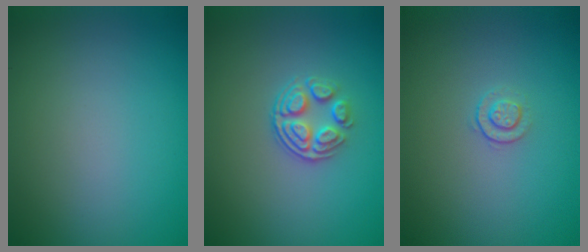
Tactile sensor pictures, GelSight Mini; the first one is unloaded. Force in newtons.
{"total": 3.1, "press": 2.6, "slide": 1.7}
{"total": 1.1, "press": 0.7, "slide": 0.9}